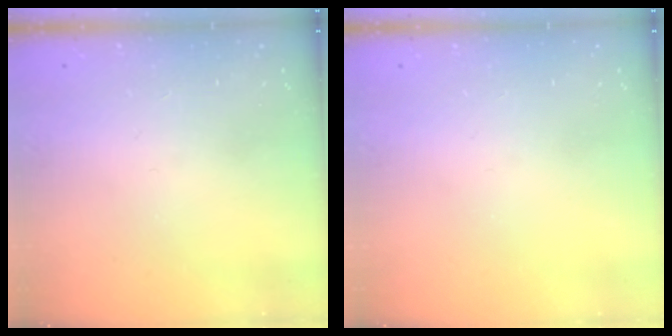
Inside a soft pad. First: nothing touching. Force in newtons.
{"total": 0.0}